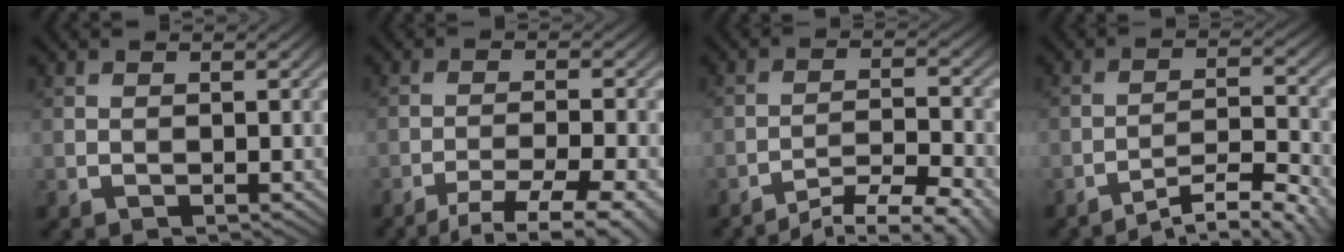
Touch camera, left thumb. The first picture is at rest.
{"total": 5.1, "force": [-3.7, 0.4, 3.6], "torque": [-0.065, 0.001, -0.056]}
{"total": 5.7, "force": [-4.9, 0.3, 2.9], "torque": [-0.049, 0.007, -0.079]}
{"total": 5.6, "force": [-4.9, 0.0, 2.6], "torque": [-0.043, 0.012, -0.075]}